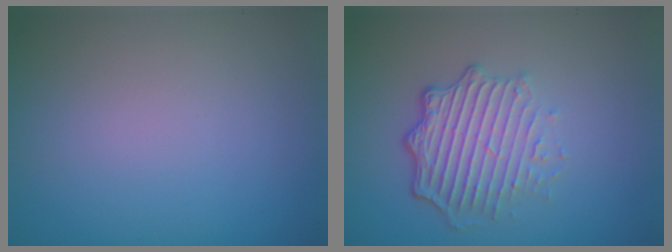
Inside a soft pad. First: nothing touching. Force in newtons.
{"total": 5.2, "press": 3.6, "slide": 3.8}